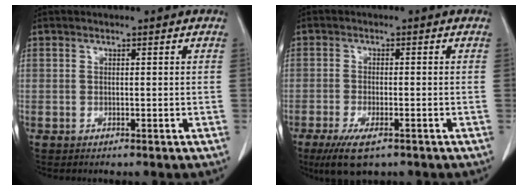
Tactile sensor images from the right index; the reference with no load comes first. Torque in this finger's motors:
{"motor_torque": [0.69, -0.38, 0.33, 0.08]}